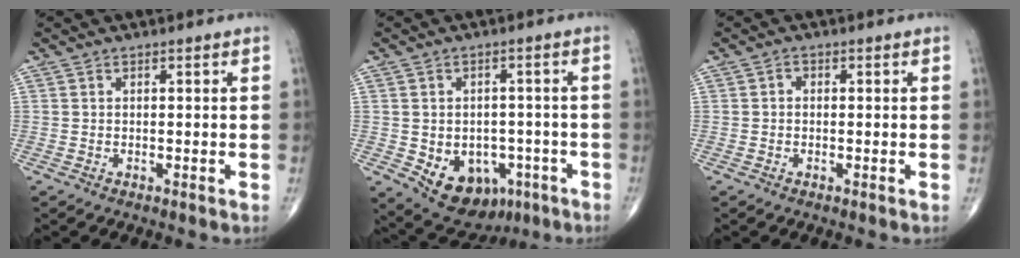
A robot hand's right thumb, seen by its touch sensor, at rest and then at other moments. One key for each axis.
{"total": 11.8, "fx": -4.4, "fy": 8.6, "fz": 6.8, "tx": -0.072, "ty": 0.021, "tz": -0.047}
{"total": 1.0, "fx": -0.1, "fy": 0.8, "fz": 0.6, "tx": -0.001, "ty": 0.004, "tz": -0.006}